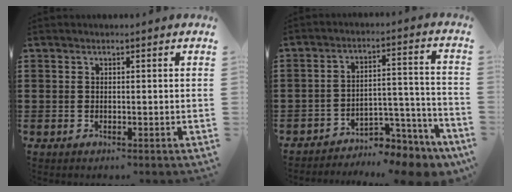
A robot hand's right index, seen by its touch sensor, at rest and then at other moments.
{"total": 6.5, "force": [-6.2, 1.6, 1.5], "torque": [-0.017, 0.020, -0.120]}